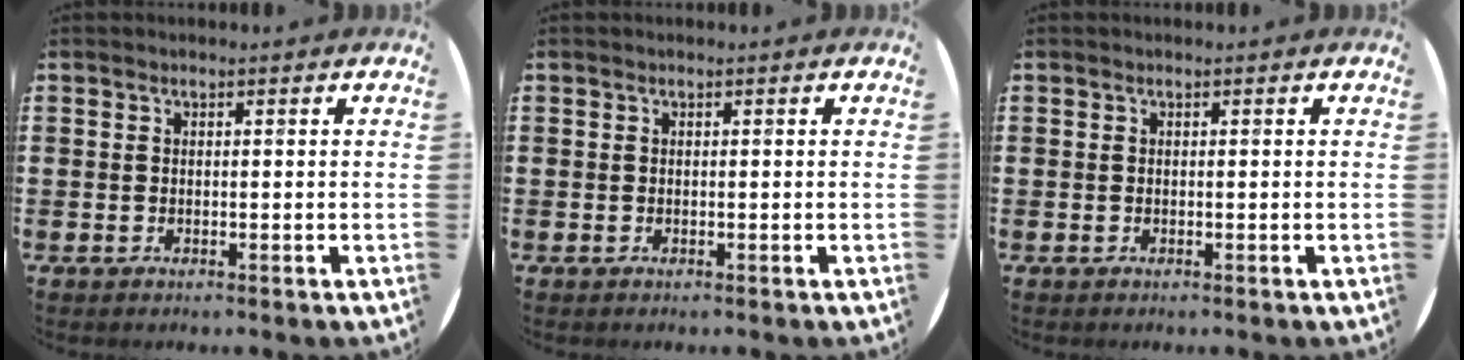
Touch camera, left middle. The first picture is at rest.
{"total": 0.0}
{"total": 0.0}